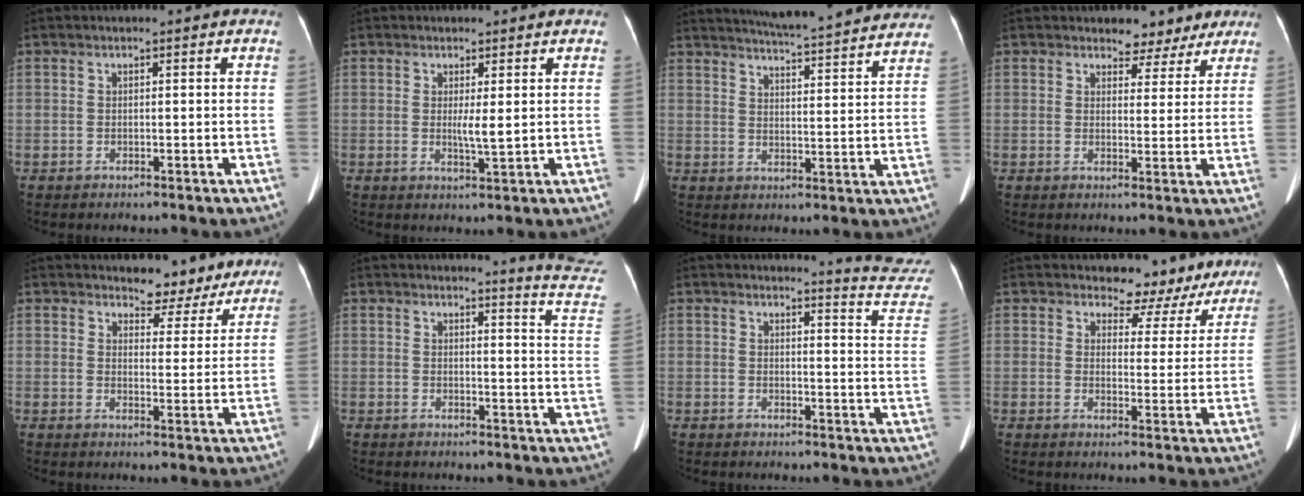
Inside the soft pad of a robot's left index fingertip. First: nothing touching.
{"total": 2.1, "force": [0.1, -0.1, 2.1], "torque": [-0.045, -0.007, 0.011]}
{"total": 22.8, "force": [21.0, 1.5, 8.9], "torque": [-0.139, -0.020, 0.265]}
{"total": 5.2, "force": [4.4, 2.9, 0.4], "torque": [0.003, -0.003, 0.051]}
{"total": 6.7, "force": [6.1, 2.6, 0.9], "torque": [-0.003, -0.008, 0.075]}
{"total": 10.8, "force": [10.6, -1.7, 0.7], "torque": [-0.007, -0.120, 0.094]}
{"total": 10.6, "force": [10.6, -0.9, 0.1], "torque": [0.004, -0.104, 0.094]}
{"total": 8.1, "force": [7.4, 3.3, 0.1], "torque": [0.015, -0.012, 0.074]}